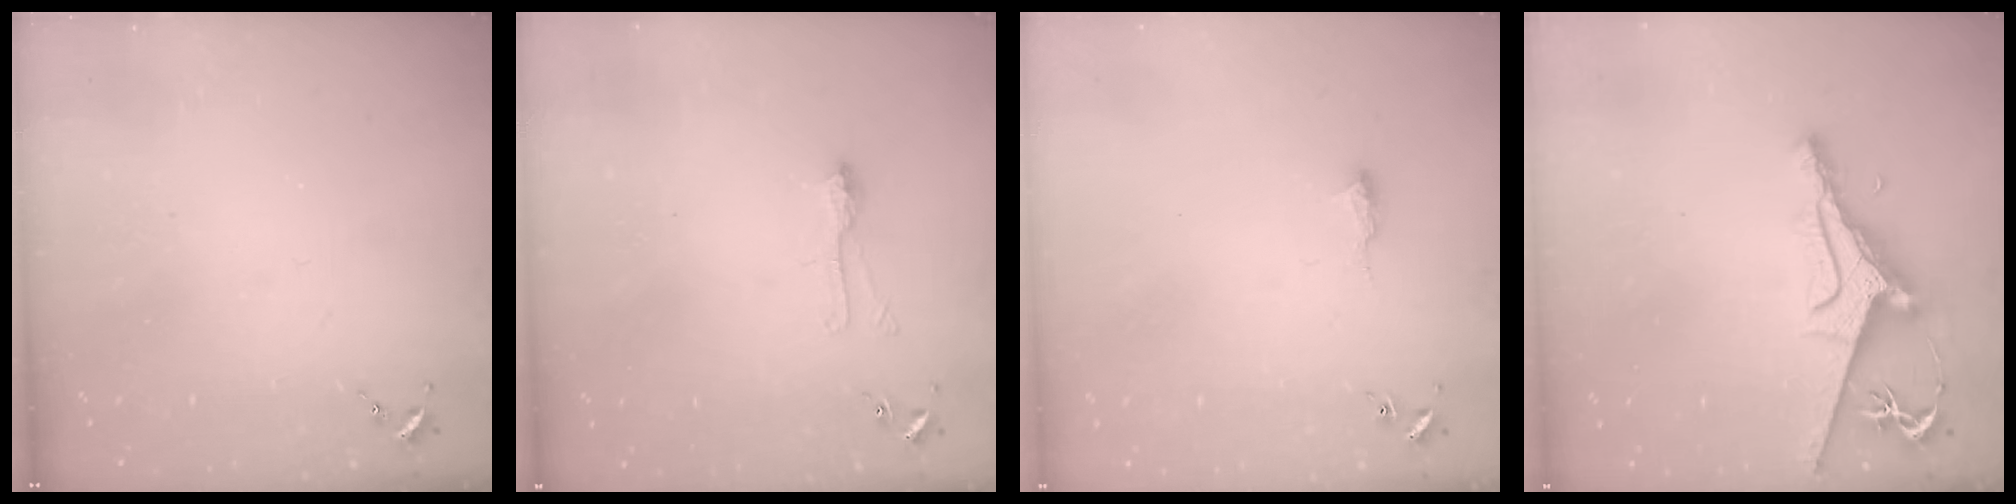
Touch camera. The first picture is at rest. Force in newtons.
{"total": 5.3, "press": 5.2, "slide": 0.6}
{"total": 7.3, "press": 7.2, "slide": 0.8}
{"total": 8.3, "press": 8.2, "slide": 1.2}